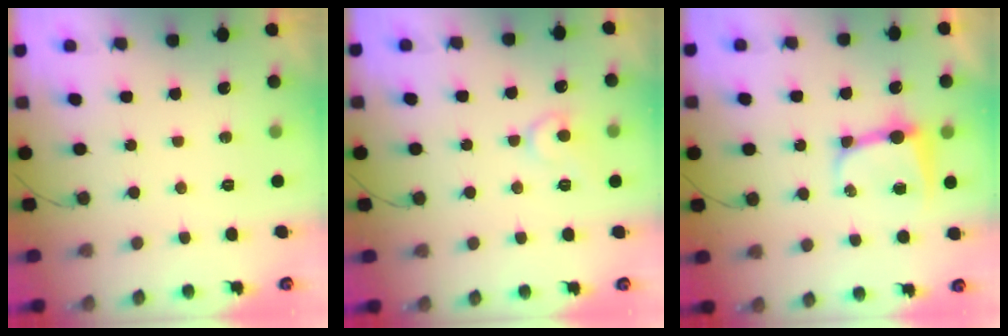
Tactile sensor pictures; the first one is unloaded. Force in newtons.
{"total": 8.2, "press": 8.1, "slide": 0.8}
{"total": 8.5, "press": 8.5, "slide": 0.7}